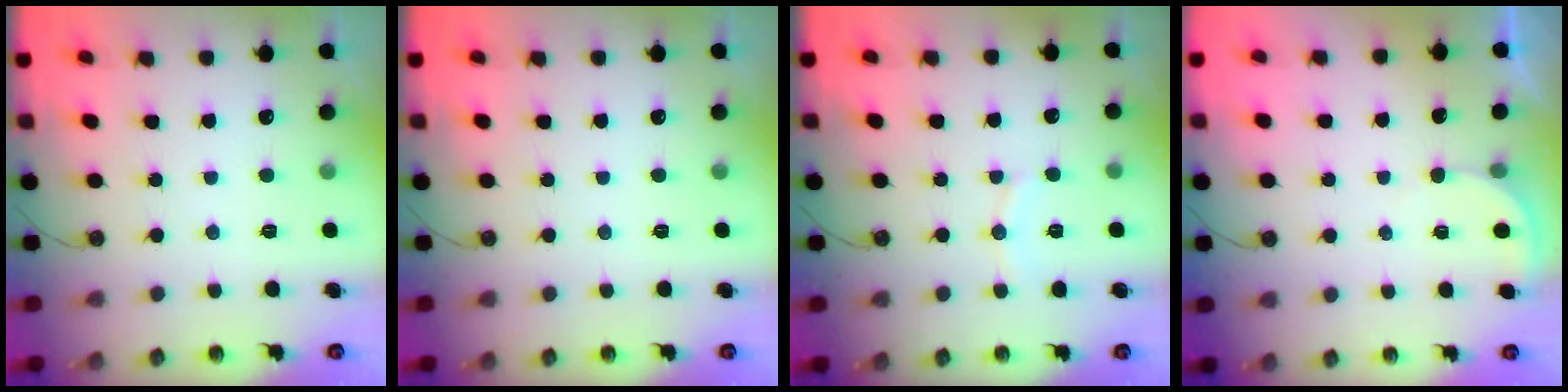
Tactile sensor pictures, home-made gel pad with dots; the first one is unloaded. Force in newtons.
{"total": 0.0}
{"total": 5.5, "press": 5.5, "slide": 0.1}
{"total": 1.6, "press": 1.6, "slide": 0.1}